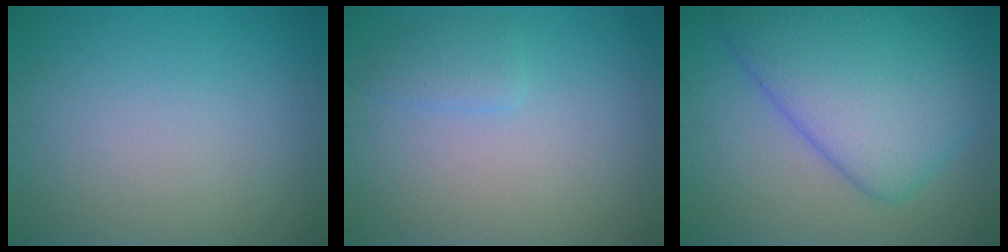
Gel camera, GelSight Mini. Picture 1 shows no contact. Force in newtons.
{"total": 1.5, "press": 1.5, "slide": 0.1}
{"total": 10.0, "press": 10.0, "slide": 0.2}